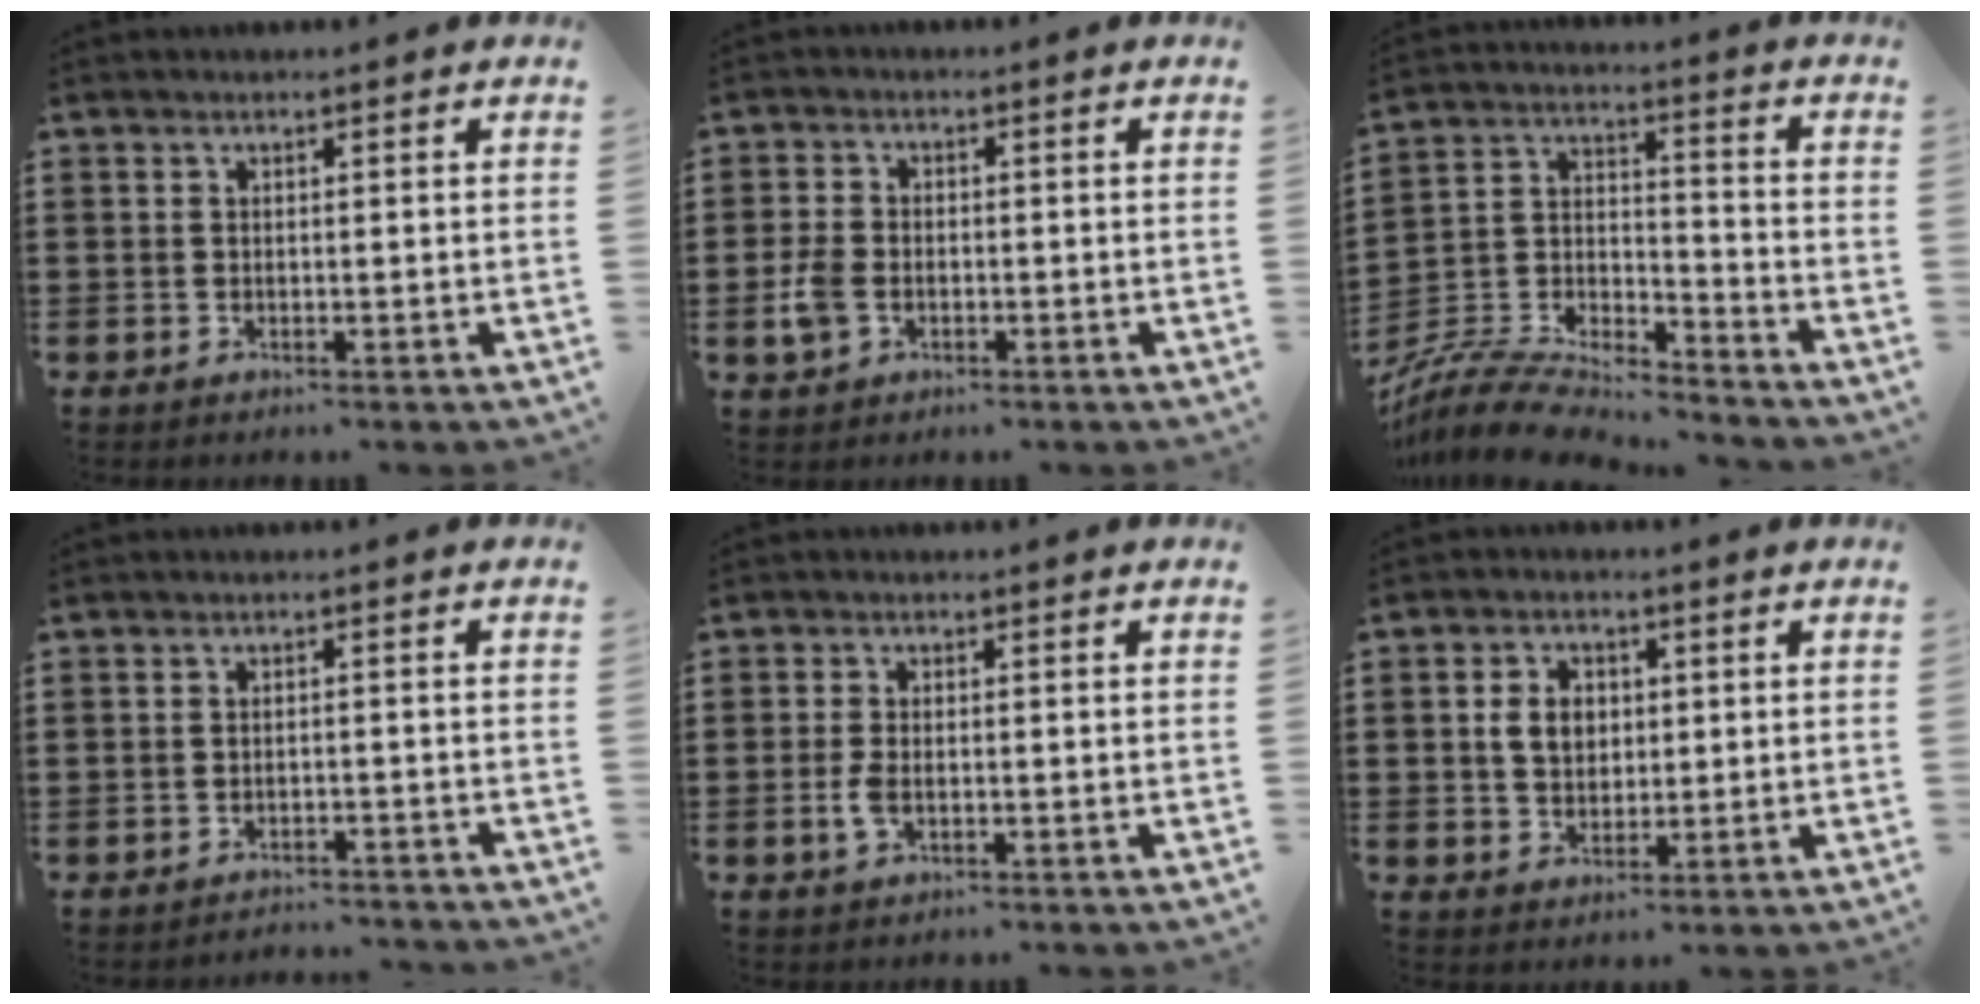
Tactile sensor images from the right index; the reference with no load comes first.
{"total": 3.9, "force": [-1.2, 2.7, 2.5], "torque": [-0.067, -0.003, -0.026]}
{"total": 8.1, "force": [-7.7, 1.7, 1.8], "torque": [-0.051, 0.005, -0.157]}
{"total": 2.0, "force": [-2.0, 0.1, -0.1], "torque": [-0.005, 0.000, -0.044]}
{"total": 2.7, "force": [-0.7, 1.3, 2.2], "torque": [-0.056, -0.005, -0.016]}
{"total": 4.6, "force": [0.6, 3.5, 3.0], "torque": [-0.069, 0.007, 0.004]}